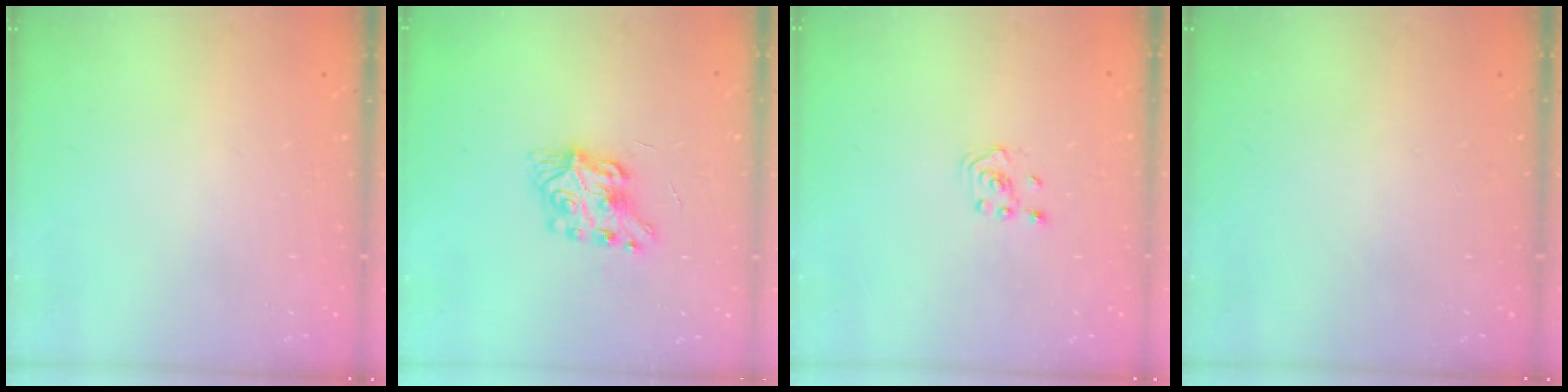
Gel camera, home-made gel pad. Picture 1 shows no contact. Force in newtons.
{"total": 7.8, "press": 7.8, "slide": 0.1}
{"total": 1.9, "press": 1.8, "slide": 0.6}
{"total": 0.0}